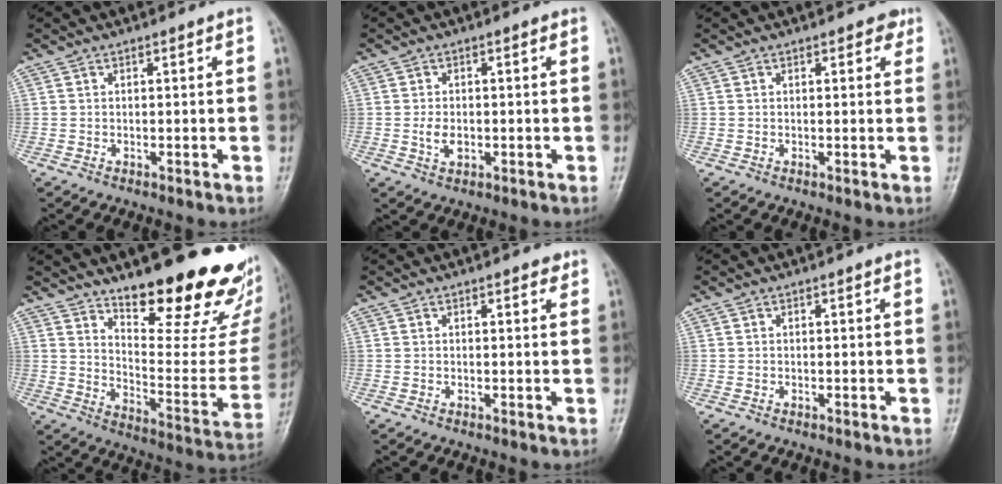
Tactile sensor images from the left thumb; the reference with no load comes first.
{"total": 3.1, "force": [-0.5, 2.1, 2.3], "torque": [-0.039, -0.001, -0.009]}
{"total": 1.8, "force": [1.1, 1.1, 1.0], "torque": [0.003, -0.002, 0.008]}
{"total": 23.3, "force": [17.1, 6.7, 14.4], "torque": [-0.157, -0.123, 0.245]}
{"total": 1.2, "force": [0.9, 0.6, 0.7], "torque": [-0.002, -0.003, 0.007]}
{"total": 0.0}